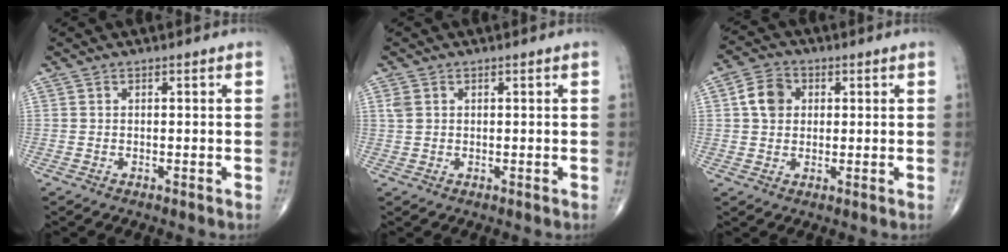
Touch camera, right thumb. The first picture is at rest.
{"total": 1.7, "force": [0.6, 1.3, 0.9], "torque": [-0.021, 0.003, 0.017]}
{"total": 6.0, "force": [1.2, 4.9, 3.4], "torque": [-0.051, 0.007, 0.014]}